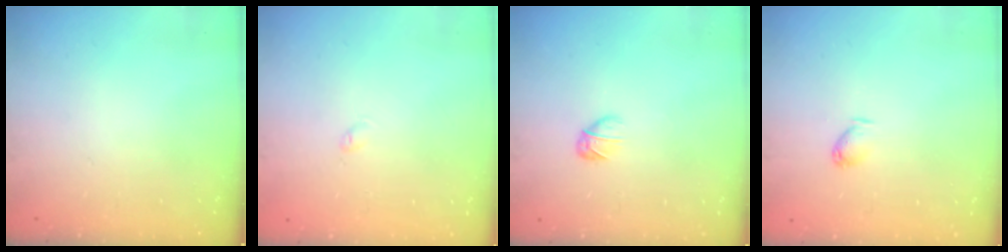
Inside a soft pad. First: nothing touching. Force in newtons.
{"total": 2.6, "press": 2.6, "slide": 0.4}
{"total": 2.7, "press": 2.7, "slide": 0.7}
{"total": 3.4, "press": 3.4, "slide": 0.6}